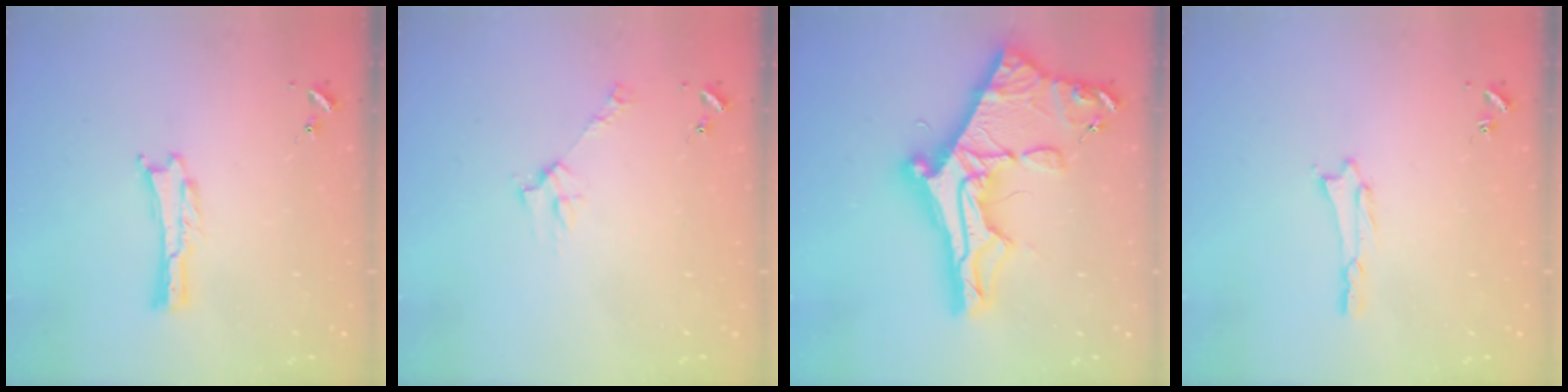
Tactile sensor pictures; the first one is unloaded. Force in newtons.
{"total": 3.5, "press": 3.5, "slide": 0.4}
{"total": 14.3, "press": 14.2, "slide": 1.4}
{"total": 0.7, "press": 0.7, "slide": 0.1}